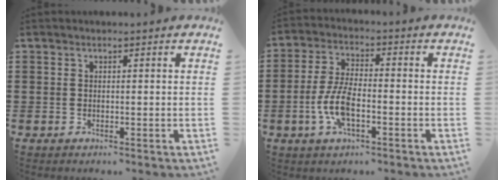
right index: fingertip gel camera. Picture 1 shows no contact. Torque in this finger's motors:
{"motor_torque": [2.14, 0.00, 0.66, 0.21]}